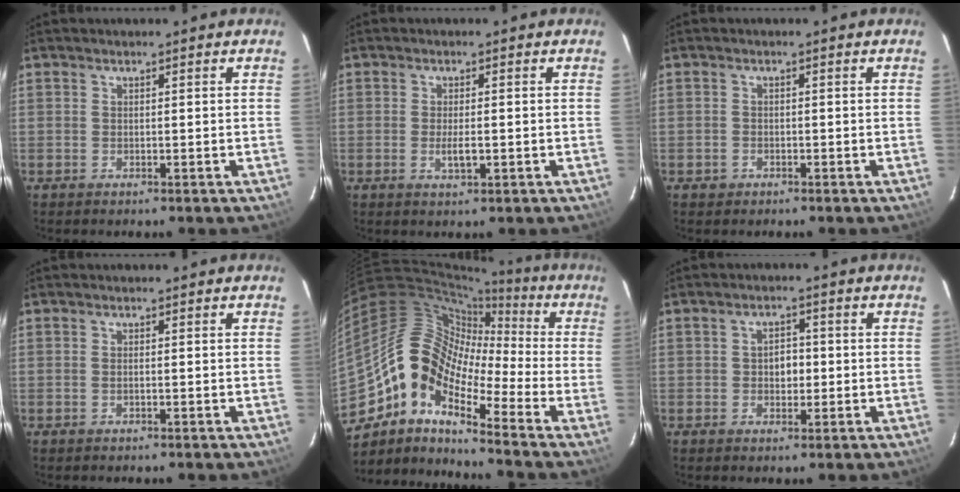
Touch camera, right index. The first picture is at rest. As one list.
[{"total": 2.9, "force": [-0.6, 0.8, 2.7], "torque": [-0.050, -0.006, -0.009]}, {"total": 1.6, "force": [-0.9, 1.3, 0.3], "torque": [-0.007, 0.003, -0.011]}, {"total": 0.6, "force": [-0.2, -0.1, 0.5], "torque": [-0.011, 0.001, -0.004]}, {"total": 14.4, "force": [-6.7, 6.8, 10.9], "torque": [-0.180, 0.009, -0.147]}, {"total": 3.1, "force": [-0.3, 2.4, 2.0], "torque": [-0.032, 0.010, -0.004]}]